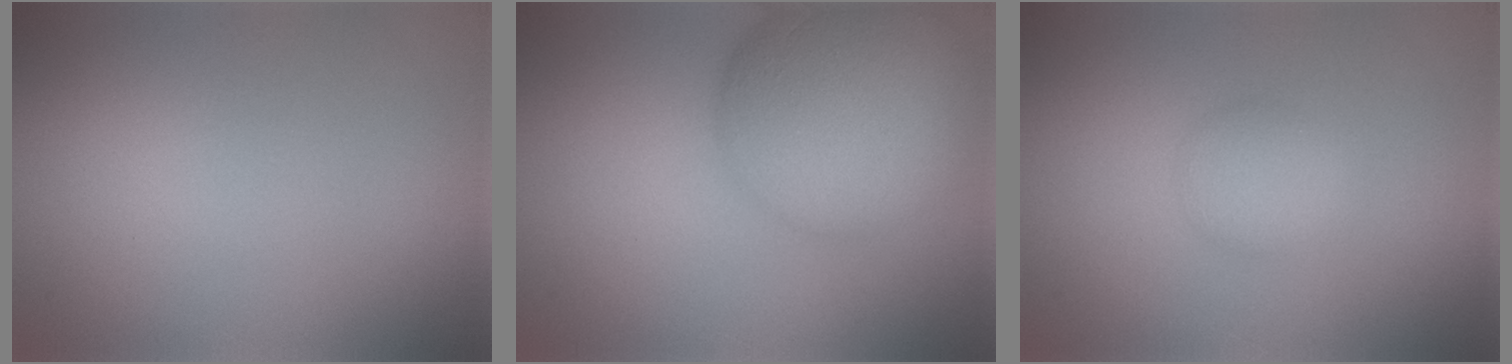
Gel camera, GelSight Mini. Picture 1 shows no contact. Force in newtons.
{"total": 10.4, "press": 10.4, "slide": 0.6}
{"total": 2.0, "press": 2.0, "slide": 0.1}